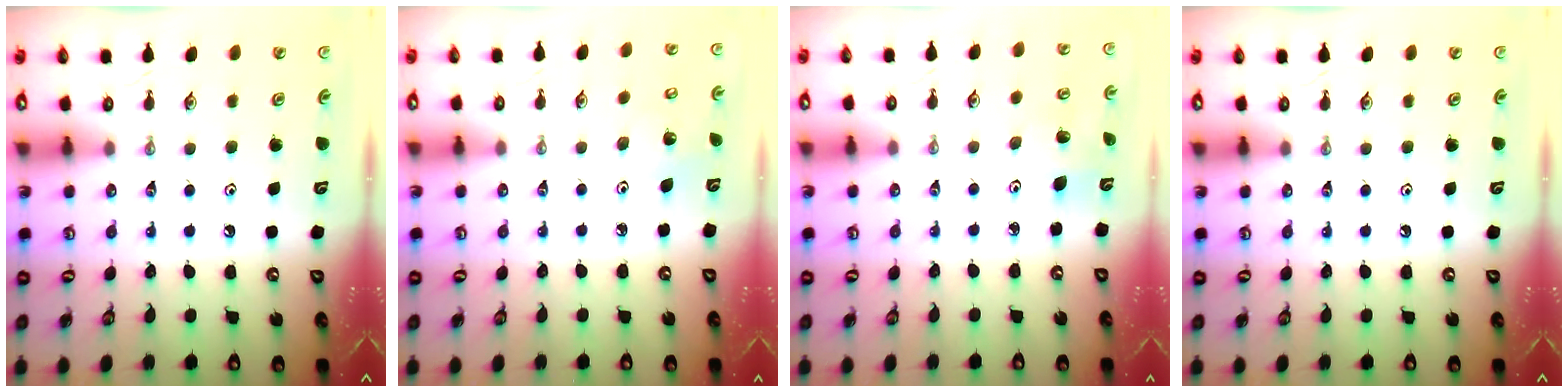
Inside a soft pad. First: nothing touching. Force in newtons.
{"total": 3.8, "press": 3.8, "slide": 0.3}
{"total": 5.2, "press": 4.9, "slide": 1.8}
{"total": 0.0}